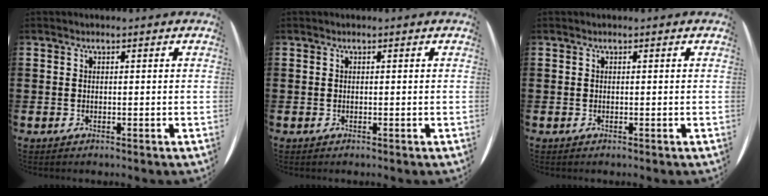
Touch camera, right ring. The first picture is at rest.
{"total": 0.0}
{"total": 0.0}